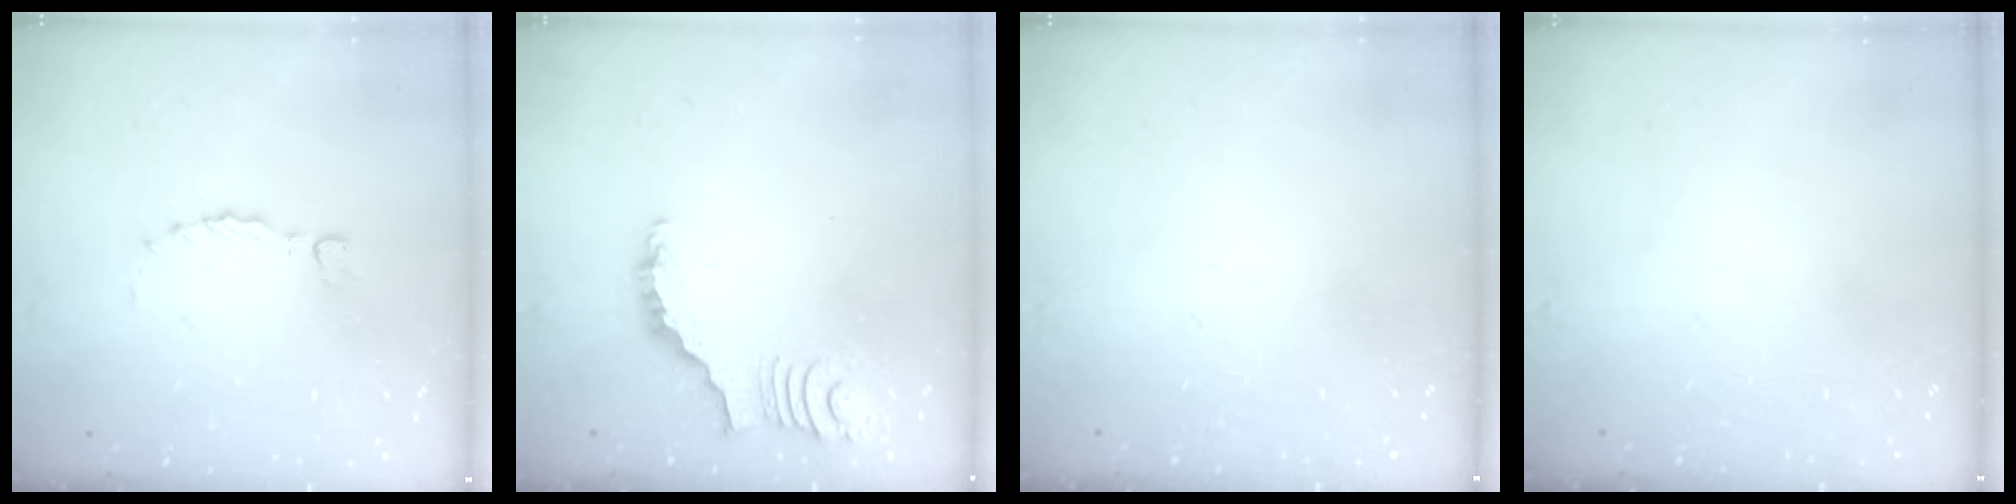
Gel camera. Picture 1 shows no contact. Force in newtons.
{"total": 3.8, "press": 3.8, "slide": 0.7}
{"total": 0.0}
{"total": 0.0}